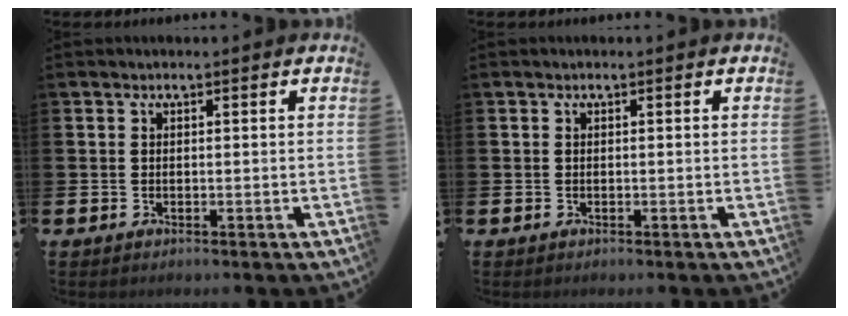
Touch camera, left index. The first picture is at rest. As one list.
[{"total": 0.0}]